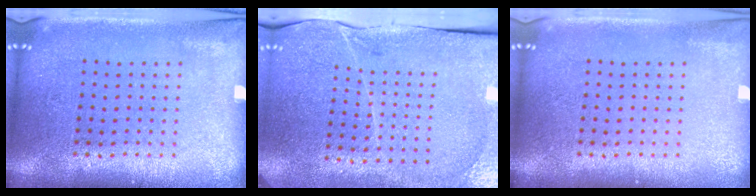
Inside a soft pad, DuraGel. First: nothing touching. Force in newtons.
{"total": 3.4, "press": 3.3, "slide": 0.4}
{"total": 0.0}